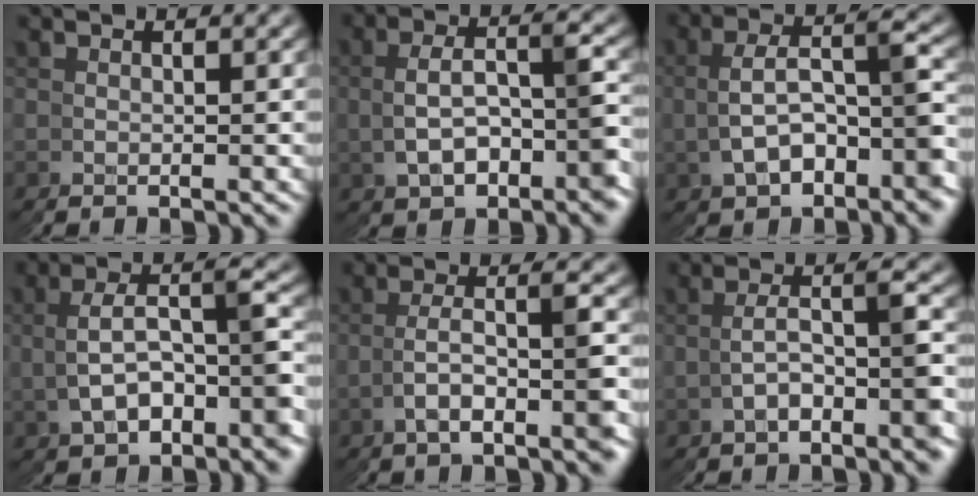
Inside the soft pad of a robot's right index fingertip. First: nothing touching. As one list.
[{"total": 4.7, "force": [-0.5, 2.7, 3.8], "torque": [-0.076, -0.005, 0.002]}, {"total": 6.9, "force": [-1.3, 4.8, 4.9], "torque": [-0.099, -0.013, -0.013]}, {"total": 6.1, "force": [-1.0, 4.0, 4.5], "torque": [-0.091, -0.008, -0.009]}, {"total": 3.6, "force": [-1.0, 1.1, 3.2], "torque": [-0.059, 0.005, -0.015]}, {"total": 3.6, "force": [-1.3, 1.7, 2.9], "torque": [-0.051, 0.008, -0.023]}]